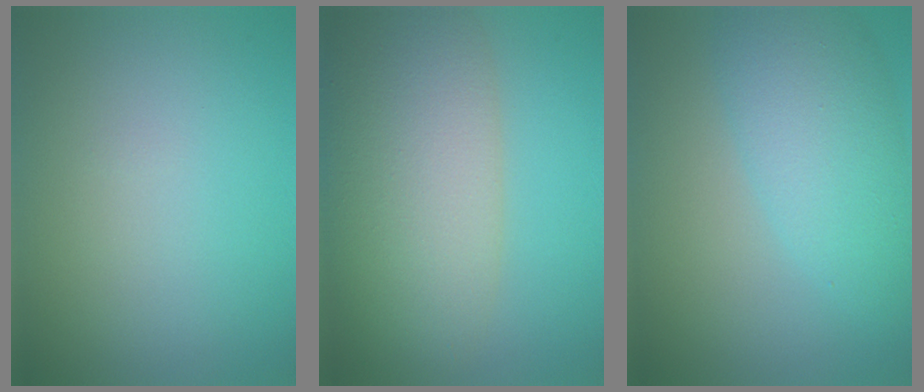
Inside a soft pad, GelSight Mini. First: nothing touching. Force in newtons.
{"total": 10.4, "press": 10.4, "slide": 0.8}
{"total": 5.8, "press": 5.8, "slide": 0.2}